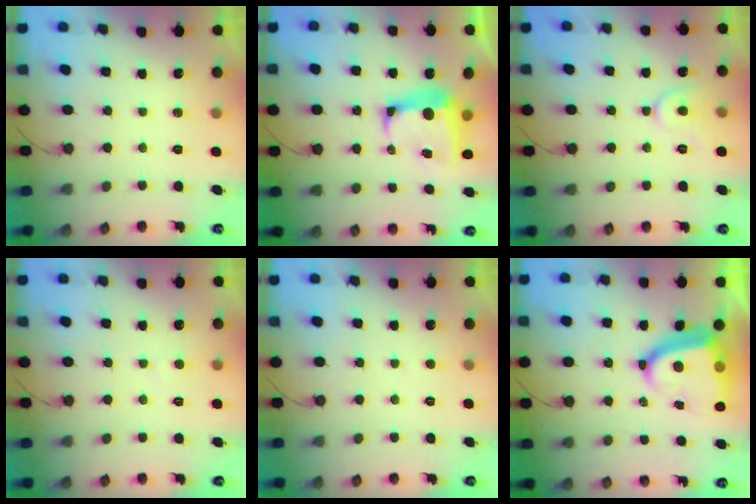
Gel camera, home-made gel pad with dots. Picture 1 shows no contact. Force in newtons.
{"total": 11.3, "press": 11.2, "slide": 1.3}
{"total": 6.9, "press": 6.9, "slide": 0.6}
{"total": 2.6, "press": 2.6, "slide": 0.3}
{"total": 0.7, "press": 0.7, "slide": 0.1}
{"total": 14.8, "press": 14.7, "slide": 1.9}